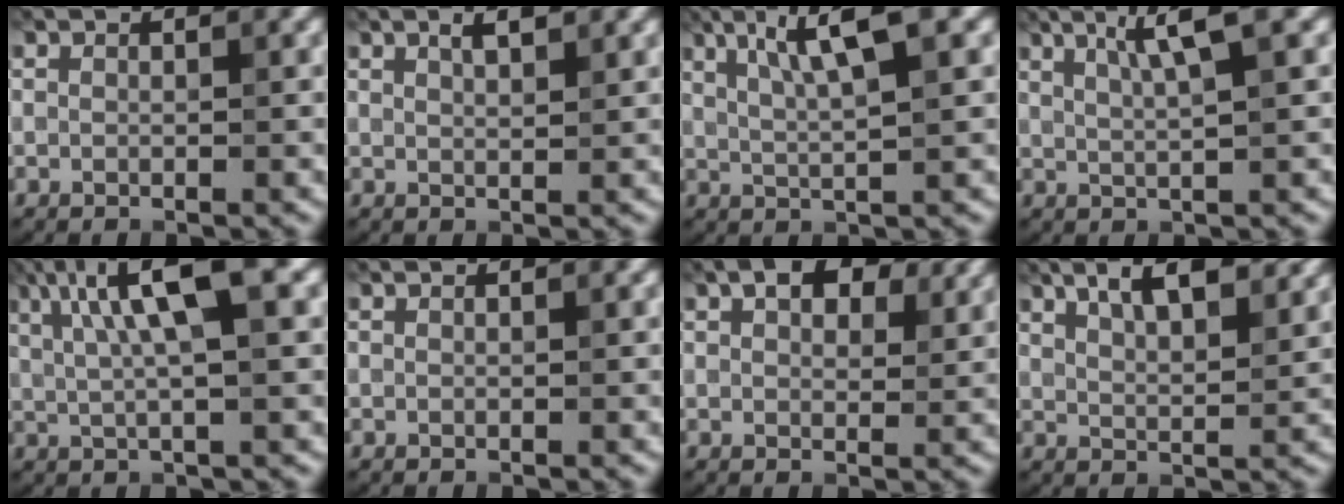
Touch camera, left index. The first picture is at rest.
{"total": 2.4, "force": [1.4, 0.8, 1.8], "torque": [-0.013, 0.007, 0.011]}
{"total": 6.2, "force": [2.5, 1.0, 5.6], "torque": [-0.099, 0.011, 0.047]}
{"total": 4.4, "force": [2.0, 0.5, 3.8], "torque": [-0.066, 0.009, 0.038]}
{"total": 8.7, "force": [2.9, 2.0, 8.0], "torque": [-0.138, 0.017, 0.051]}
{"total": 0.0}
{"total": 5.2, "force": [2.8, 2.7, 3.5], "torque": [-0.055, 0.010, 0.041]}
{"total": 7.4, "force": [4.5, 2.7, 5.2], "torque": [-0.069, 0.029, 0.052]}